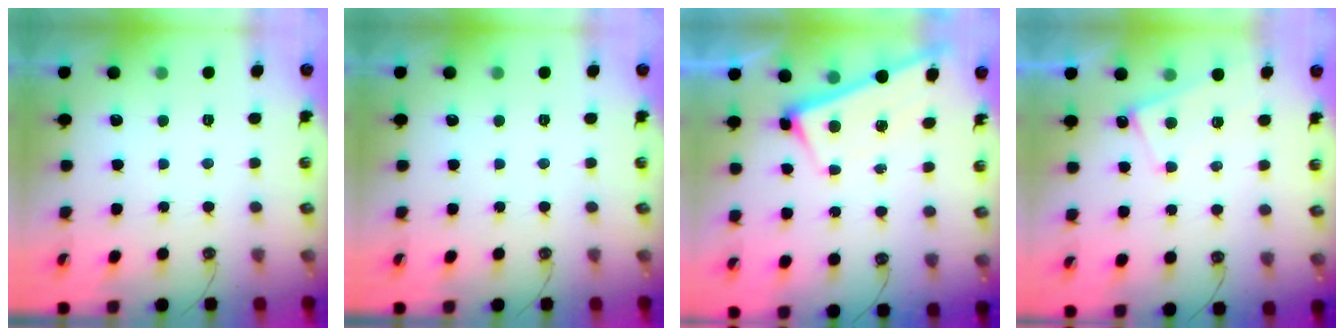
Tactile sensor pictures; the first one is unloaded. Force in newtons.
{"total": 0.0}
{"total": 2.4, "press": 2.4, "slide": 0.1}
{"total": 4.4, "press": 4.4, "slide": 0.4}